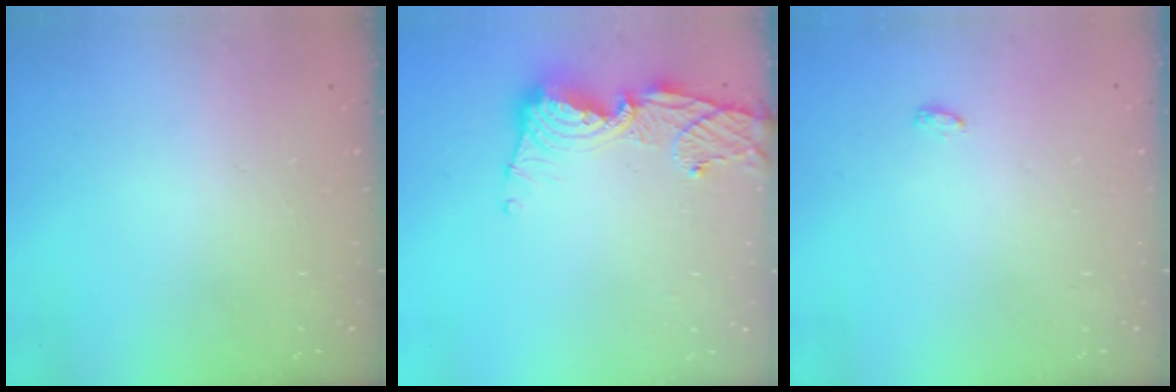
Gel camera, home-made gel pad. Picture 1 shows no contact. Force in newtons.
{"total": 12.9, "press": 12.8, "slide": 1.6}
{"total": 6.5, "press": 3.1, "slide": 5.7}